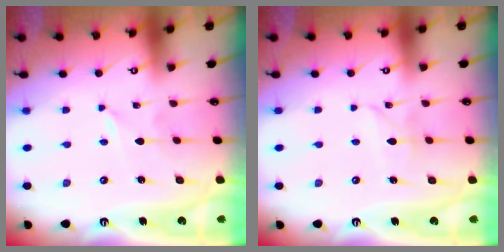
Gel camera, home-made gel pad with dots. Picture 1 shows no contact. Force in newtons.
{"total": 2.7, "press": 2.7, "slide": 0.3}